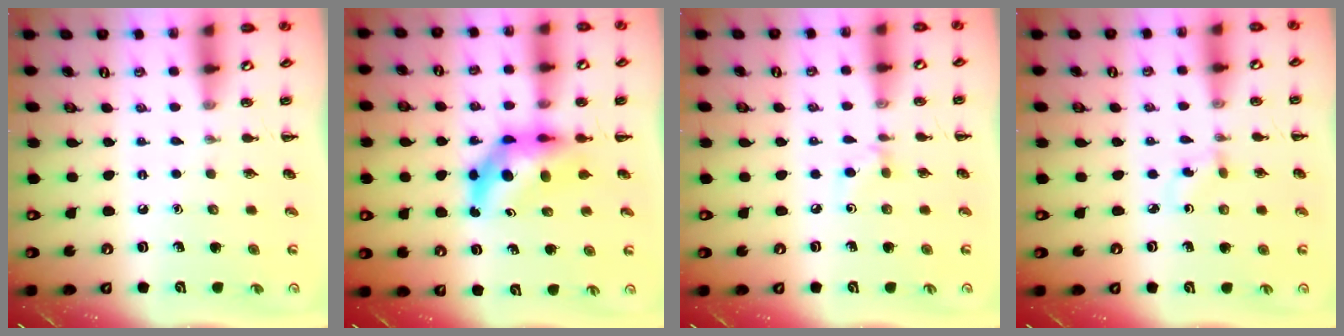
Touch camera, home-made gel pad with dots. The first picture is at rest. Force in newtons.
{"total": 6.4, "press": 6.1, "slide": 1.9}
{"total": 4.3, "press": 3.9, "slide": 1.7}
{"total": 1.9, "press": 1.6, "slide": 1.0}